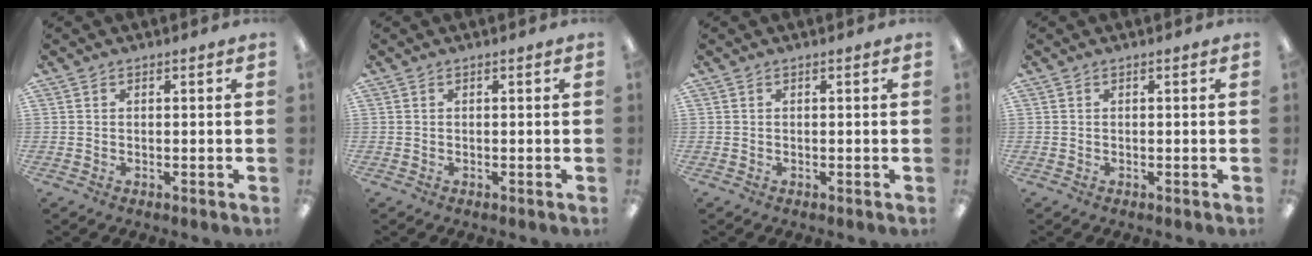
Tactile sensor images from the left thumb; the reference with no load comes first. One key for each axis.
{"total": 0.0}
{"total": 0.0}
{"total": 0.0}